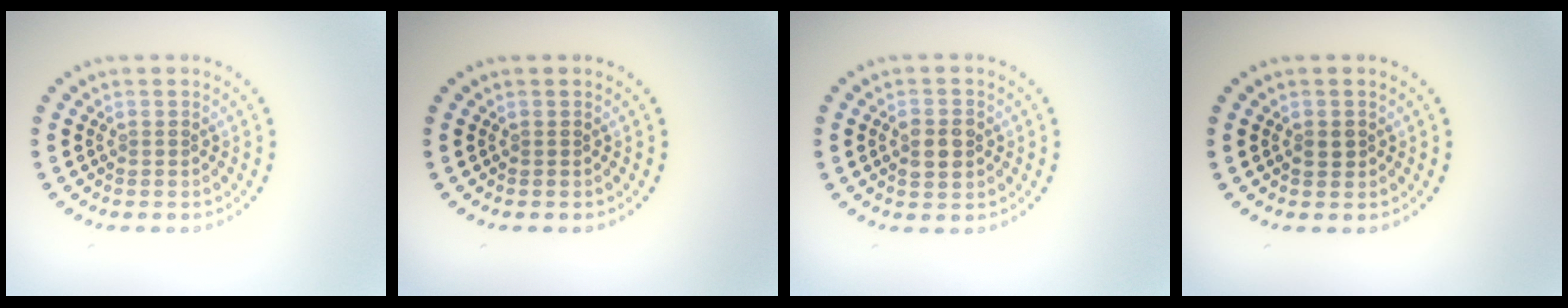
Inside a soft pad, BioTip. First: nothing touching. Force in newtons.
{"total": 0.0}
{"total": 3.0, "press": 3.0, "slide": 0.2}
{"total": 1.2, "press": 1.2, "slide": 0.2}